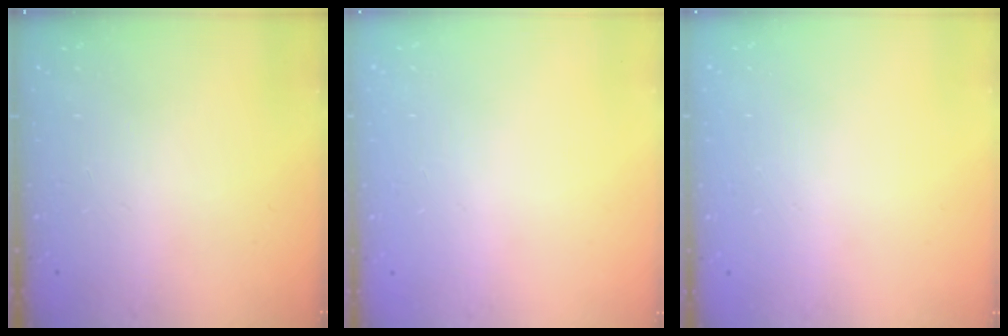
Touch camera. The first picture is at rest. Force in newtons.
{"total": 0.0}
{"total": 0.0}